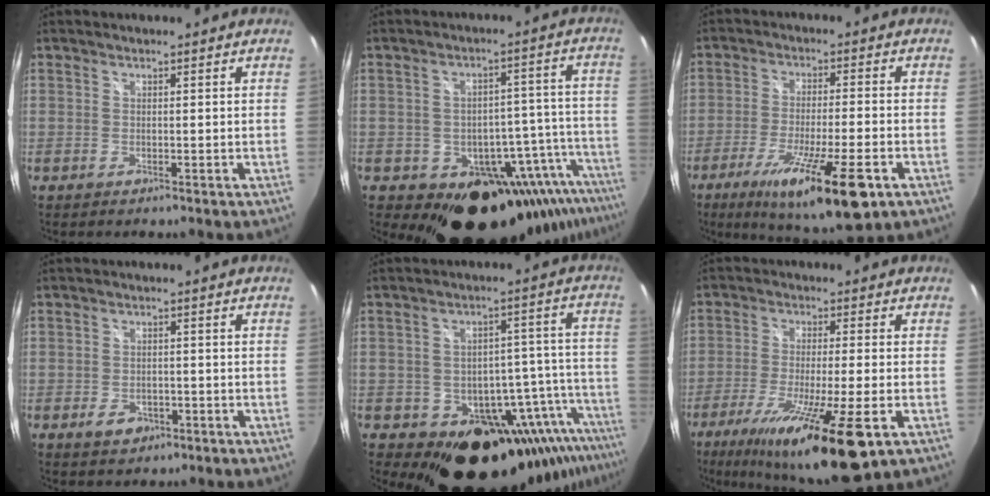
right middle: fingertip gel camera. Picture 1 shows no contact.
{"total": 18.2, "force": [-14.0, 8.9, 7.5], "torque": [-0.079, 0.018, -0.175]}
{"total": 17.4, "force": [-9.2, 3.1, 14.4], "torque": [-0.260, -0.050, -0.148]}
{"total": 3.5, "force": [-1.7, 2.5, 1.8], "torque": [-0.039, -0.002, -0.022]}
{"total": 17.7, "force": [-13.6, 8.0, 8.1], "torque": [-0.083, 0.004, -0.178]}
{"total": 17.7, "force": [-9.2, 2.4, 14.9], "torque": [-0.279, -0.056, -0.152]}